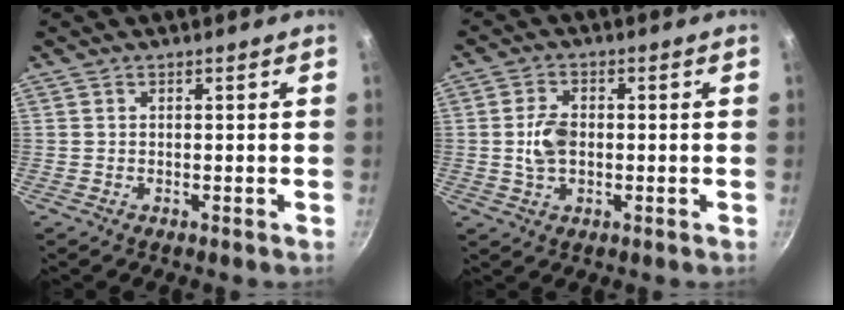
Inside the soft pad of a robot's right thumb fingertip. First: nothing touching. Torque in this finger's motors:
{"motor_torque": [-0.20, 0.48, 0.35, 0.39, 0.19]}